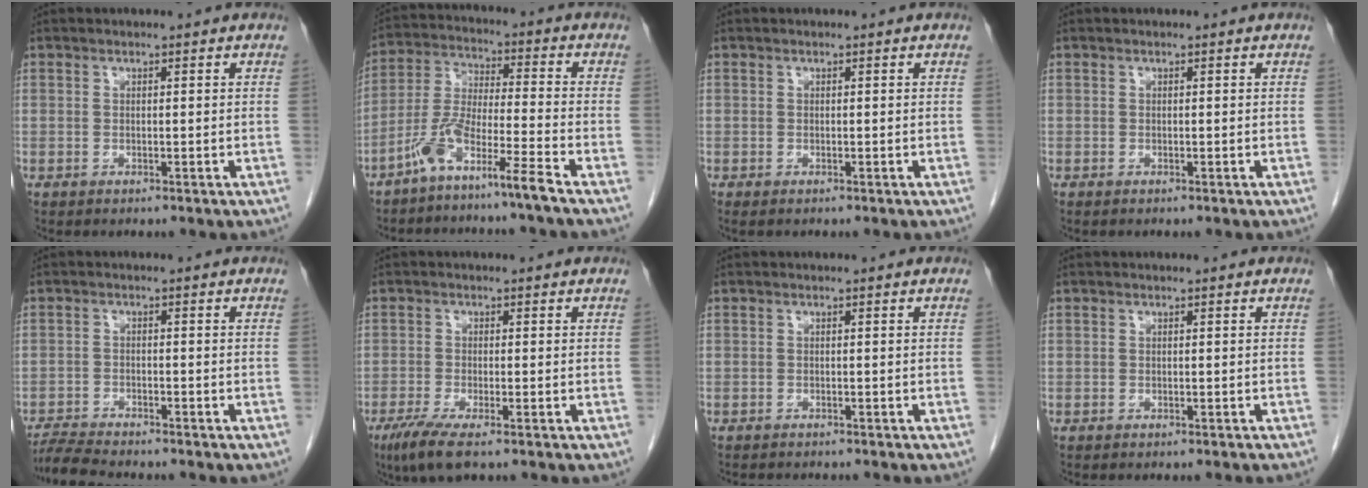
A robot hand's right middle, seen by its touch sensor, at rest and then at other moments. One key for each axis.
{"total": 8.1, "fx": -6.0, "fy": -0.9, "fz": 5.4, "tx": -0.120, "ty": -0.007, "tz": -0.121}
{"total": 0.0}
{"total": 0.0}
{"total": 6.3, "fx": -6.0, "fy": 0.2, "fz": 2.1, "tx": -0.038, "ty": -0.017, "tz": -0.102}
{"total": 5.0, "fx": -3.2, "fy": 0.6, "fz": 3.8, "tx": -0.078, "ty": -0.016, "tz": -0.060}
{"total": 2.9, "fx": -2.8, "fy": 0.5, "fz": 0.8, "tx": -0.008, "ty": -0.005, "tz": -0.035}
{"total": 2.4, "fx": -2.2, "fy": 0.2, "fz": 1.0, "tx": -0.015, "ty": -0.001, "tz": -0.025}